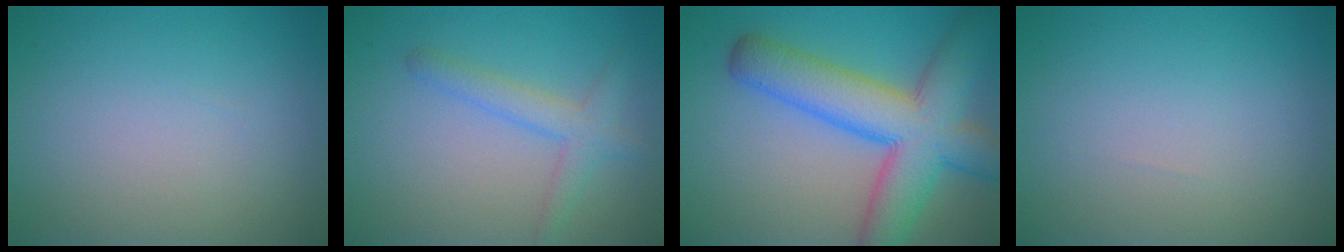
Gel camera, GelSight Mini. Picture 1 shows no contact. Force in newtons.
{"total": 2.8, "press": 2.8, "slide": 0.2}
{"total": 9.9, "press": 9.9, "slide": 0.4}
{"total": 0.0}